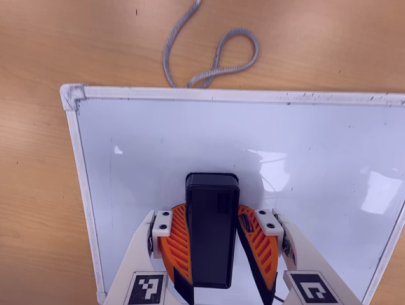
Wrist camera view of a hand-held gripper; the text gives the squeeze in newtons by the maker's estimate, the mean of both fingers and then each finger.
{"total": 13.8, "left": 16.2, "right": 11.4}